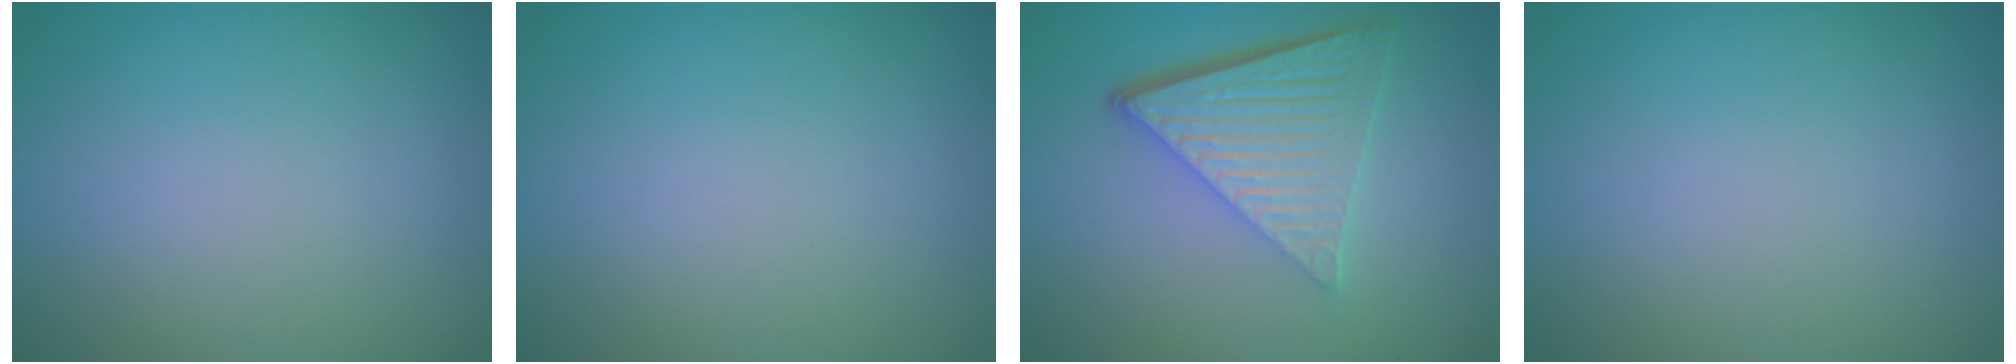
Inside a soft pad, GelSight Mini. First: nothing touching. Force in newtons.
{"total": 0.0}
{"total": 6.6, "press": 4.3, "slide": 4.9}
{"total": 0.0}